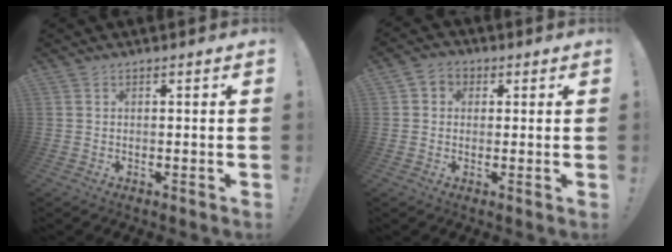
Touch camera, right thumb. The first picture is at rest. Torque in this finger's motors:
{"motor_torque": [-0.10, 0.18, 0.28, -0.28, 0.00]}